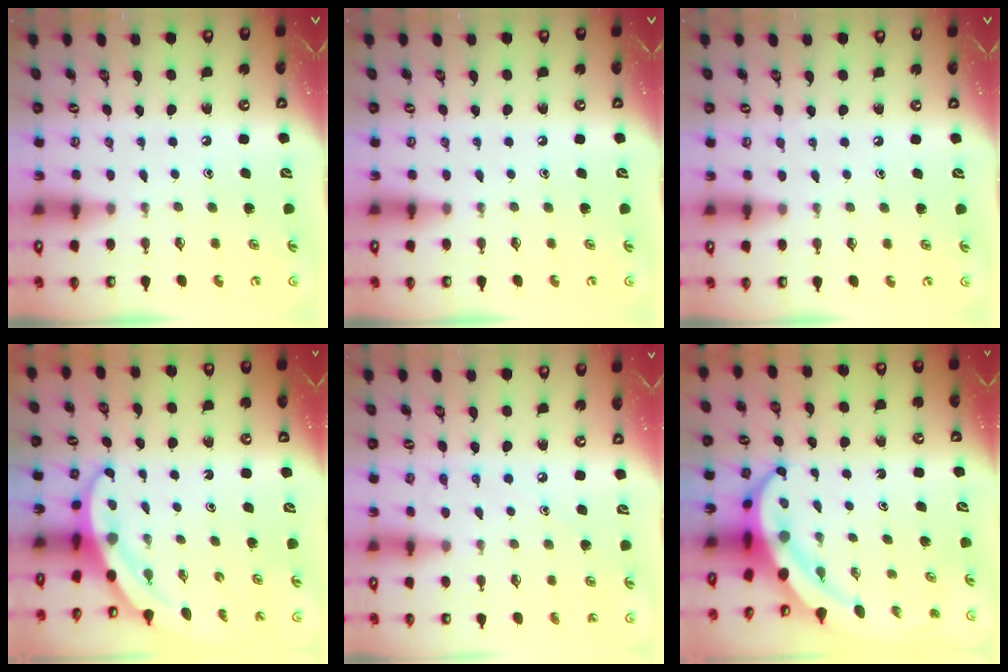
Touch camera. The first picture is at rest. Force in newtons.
{"total": 0.0}
{"total": 3.5, "press": 3.5, "slide": 0.4}
{"total": 3.4, "press": 3.4, "slide": 0.1}
{"total": 5.1, "press": 5.1, "slide": 0.4}
{"total": 7.3, "press": 7.1, "slide": 1.5}